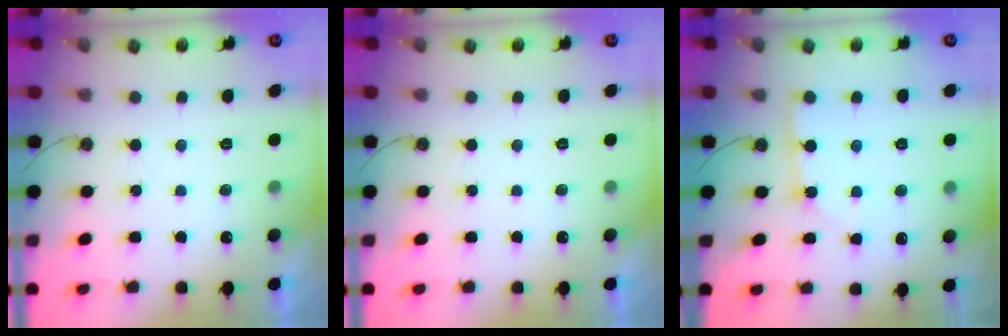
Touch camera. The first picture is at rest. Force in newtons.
{"total": 0.0}
{"total": 3.0, "press": 3.0, "slide": 0.2}